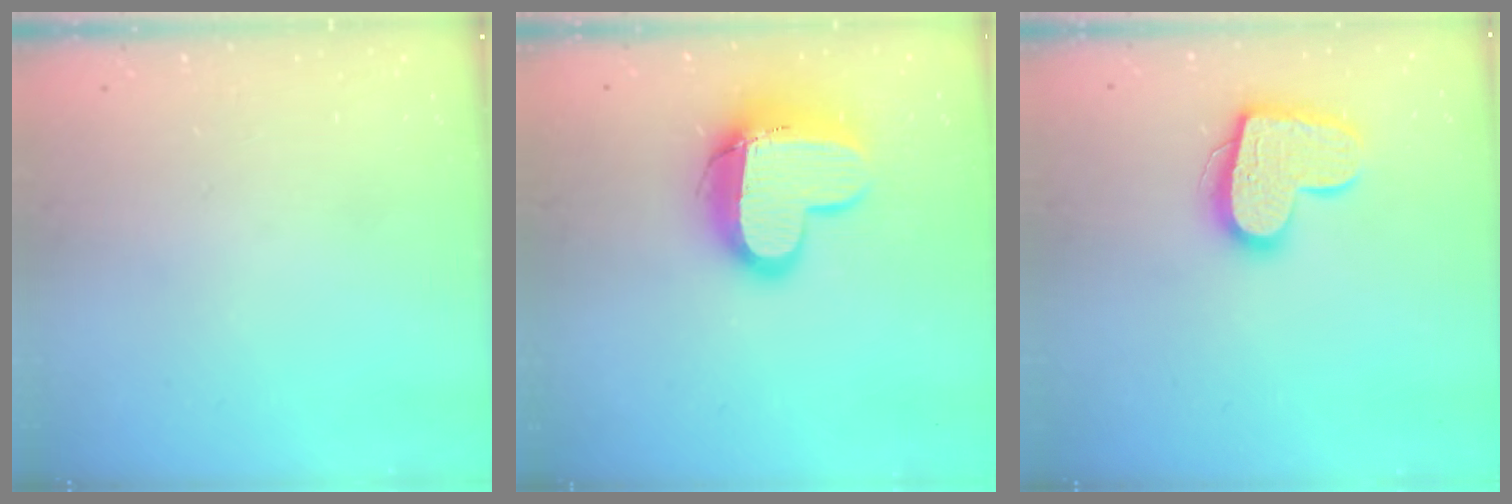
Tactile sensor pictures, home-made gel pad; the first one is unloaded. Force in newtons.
{"total": 14.8, "press": 14.7, "slide": 1.2}
{"total": 16.1, "press": 16.1, "slide": 0.9}